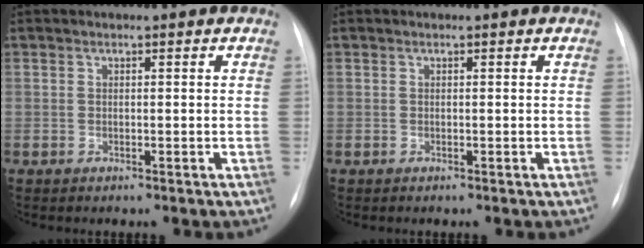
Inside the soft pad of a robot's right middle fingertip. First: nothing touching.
{"total": 0.0}